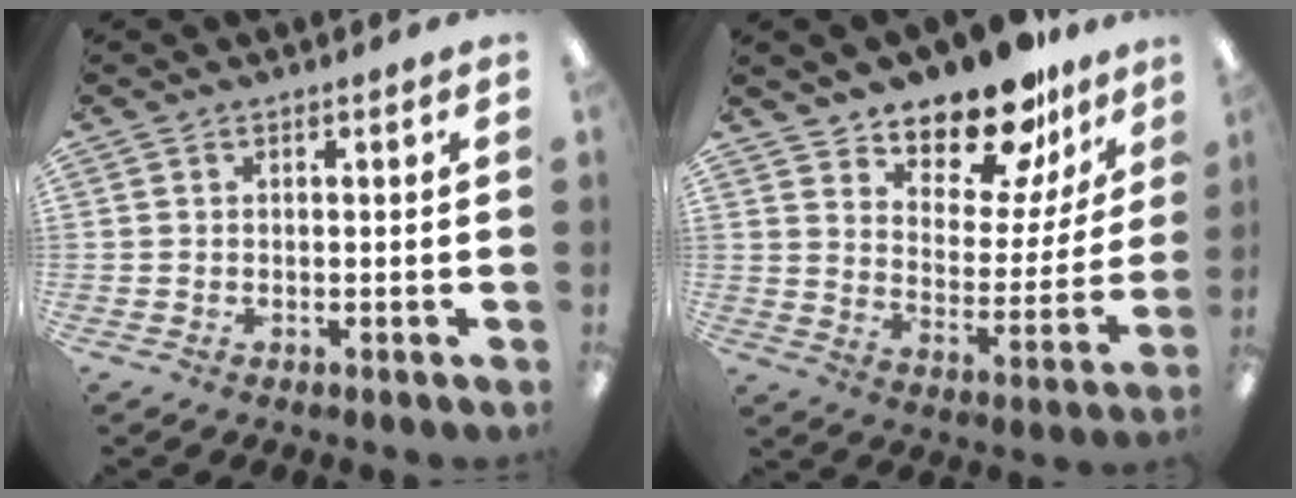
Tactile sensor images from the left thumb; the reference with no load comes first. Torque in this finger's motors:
{"motor_torque": [0.21, 0.61, 1.41, -1.36, 0.18]}